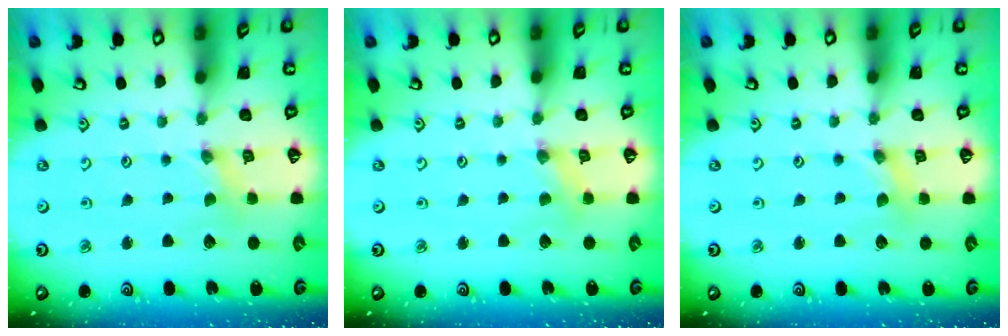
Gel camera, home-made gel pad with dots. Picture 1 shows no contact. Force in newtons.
{"total": 0.9, "press": 0.9, "slide": 0.3}
{"total": 0.9, "press": 0.8, "slide": 0.3}